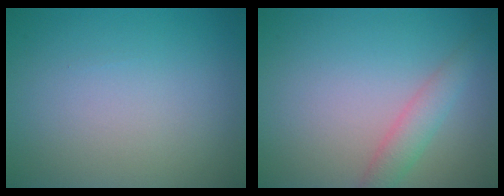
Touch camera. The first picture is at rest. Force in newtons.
{"total": 2.4, "press": 2.4, "slide": 0.1}